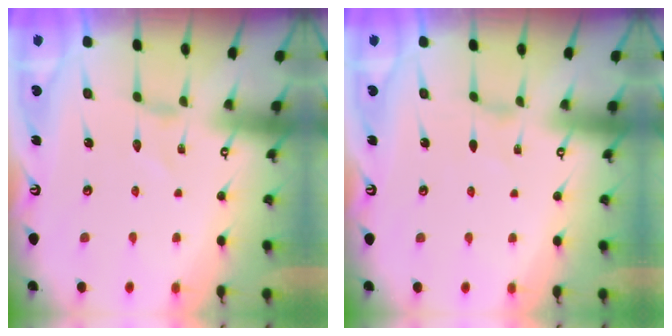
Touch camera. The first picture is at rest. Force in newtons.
{"total": 0.0}